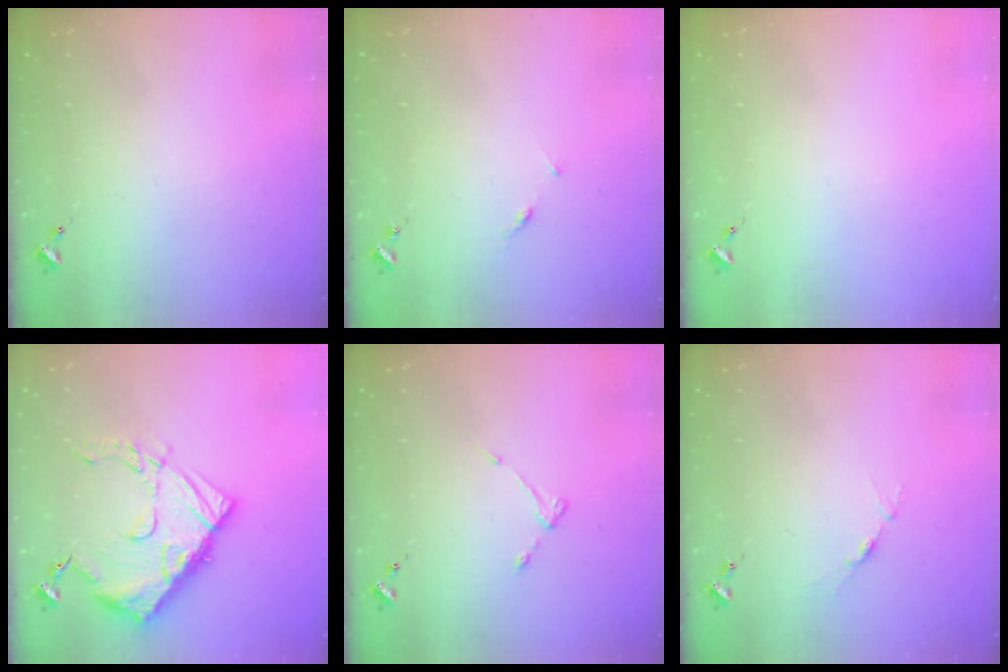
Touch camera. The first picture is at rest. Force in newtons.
{"total": 3.9, "press": 3.8, "slide": 0.5}
{"total": 0.0}
{"total": 15.2, "press": 15.1, "slide": 1.4}
{"total": 3.7, "press": 3.7, "slide": 0.5}
{"total": 3.4, "press": 3.4, "slide": 0.4}